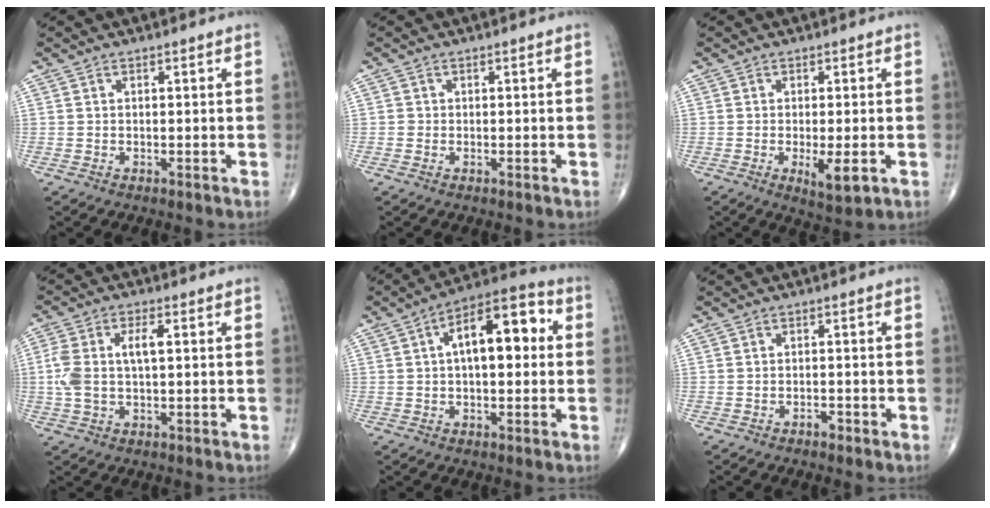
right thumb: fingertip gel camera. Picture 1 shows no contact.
{"total": 0.6, "force": [-0.2, 0.6, 0.1], "torque": [0.001, 0.003, -0.004]}
{"total": 5.2, "force": [-1.5, 1.5, 4.8], "torque": [-0.078, -0.014, -0.021]}
{"total": 8.1, "force": [0.7, 3.8, 7.1], "torque": [-0.172, 0.018, 0.016]}
{"total": 13.6, "force": [2.2, 6.4, 11.8], "torque": [-0.162, 0.031, 0.024]}
{"total": 1.3, "force": [-0.9, 0.6, 0.7], "torque": [-0.010, 0.004, -0.017]}